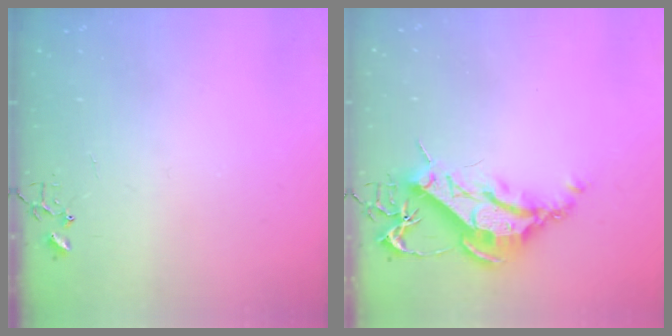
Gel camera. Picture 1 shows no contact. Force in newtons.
{"total": 12.9, "press": 12.9, "slide": 1.2}